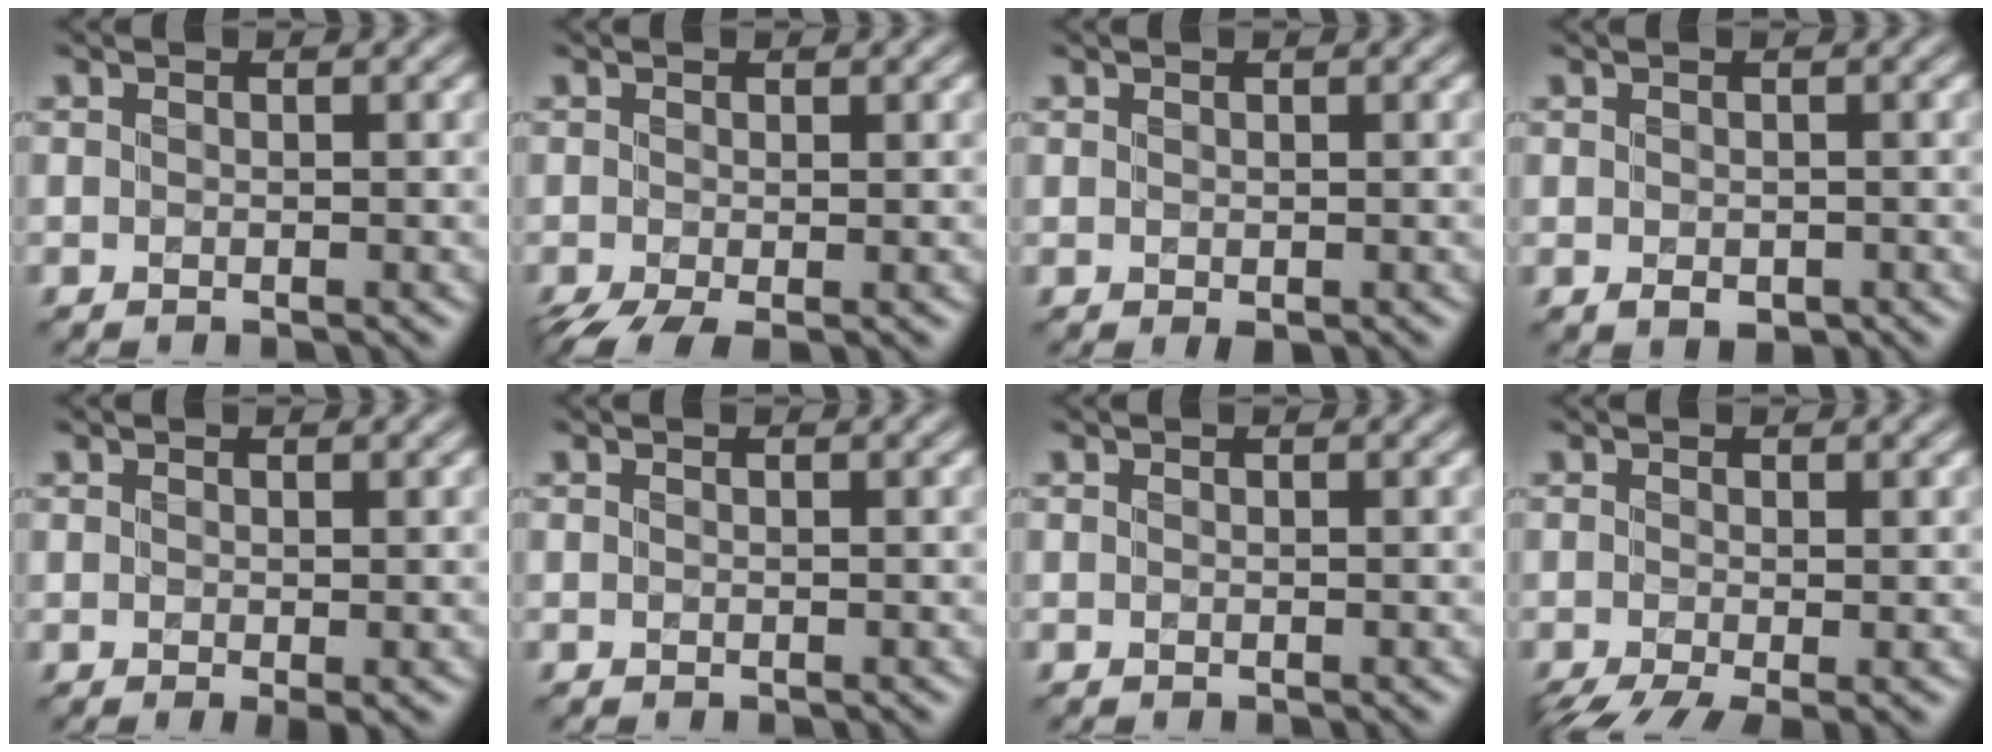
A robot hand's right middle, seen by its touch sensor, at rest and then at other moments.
{"total": 3.1, "force": [-1.6, 1.0, 2.4], "torque": [-0.050, -0.012, -0.031]}
{"total": 0.6, "force": [0.0, 0.4, 0.4], "torque": [-0.006, -0.003, 0.001]}
{"total": 1.1, "force": [-0.2, 0.8, 0.7], "torque": [-0.011, -0.005, -0.002]}
{"total": 0.8, "force": [0.0, 0.1, 0.8], "torque": [-0.013, -0.008, 0.000]}
{"total": 0.0}
{"total": 0.0}
{"total": 4.5, "force": [-2.4, 1.3, 3.5], "torque": [-0.064, -0.016, -0.041]}